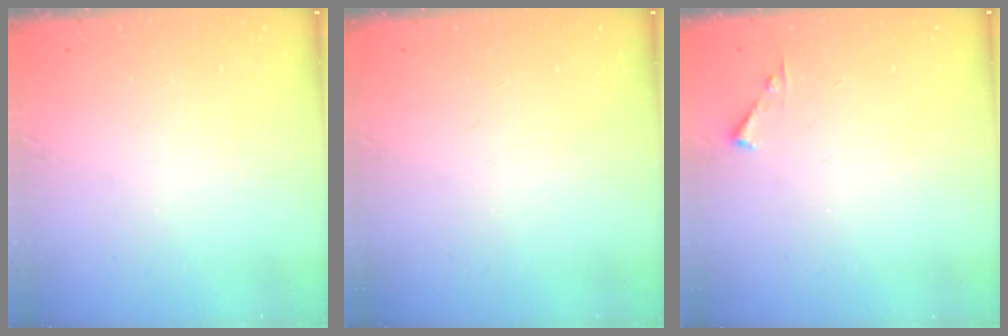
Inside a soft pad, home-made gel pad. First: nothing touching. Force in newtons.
{"total": 0.0}
{"total": 3.6, "press": 3.6, "slide": 0.4}